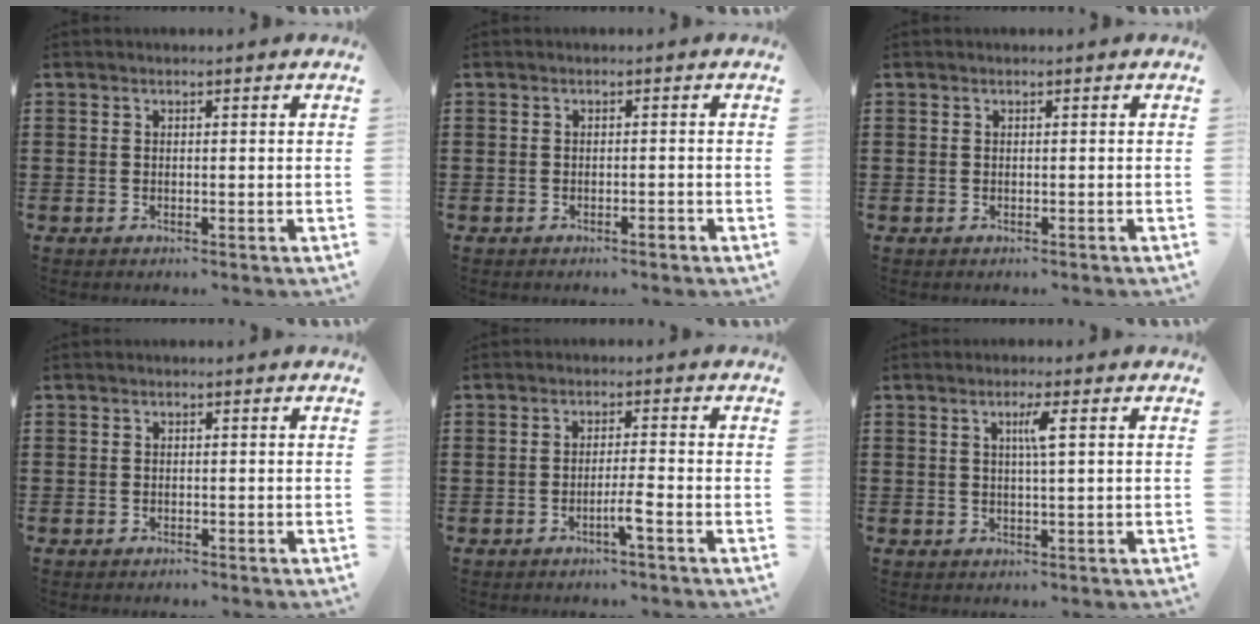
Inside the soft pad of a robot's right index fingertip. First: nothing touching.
{"total": 0.8, "force": [-0.7, 0.0, 0.5], "torque": [-0.011, -0.004, -0.012]}
{"total": 0.0}
{"total": 0.7, "force": [-0.5, 0.5, -0.2], "torque": [0.002, 0.004, -0.013]}
{"total": 3.4, "force": [-1.5, -0.4, 3.0], "torque": [-0.058, -0.010, -0.032]}
{"total": 2.7, "force": [0.7, -0.2, 2.6], "torque": [-0.052, -0.002, 0.007]}